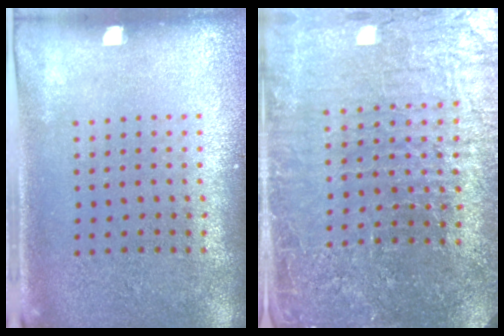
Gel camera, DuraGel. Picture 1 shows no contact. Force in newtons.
{"total": 5.3, "press": 4.8, "slide": 2.1}